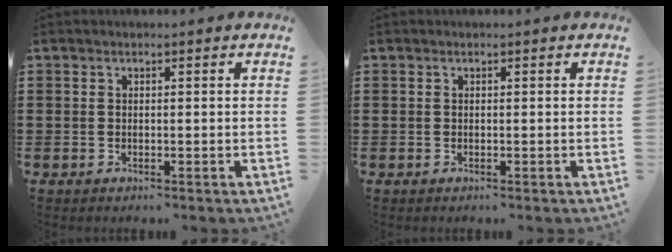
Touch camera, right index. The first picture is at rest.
{"total": 0.0}